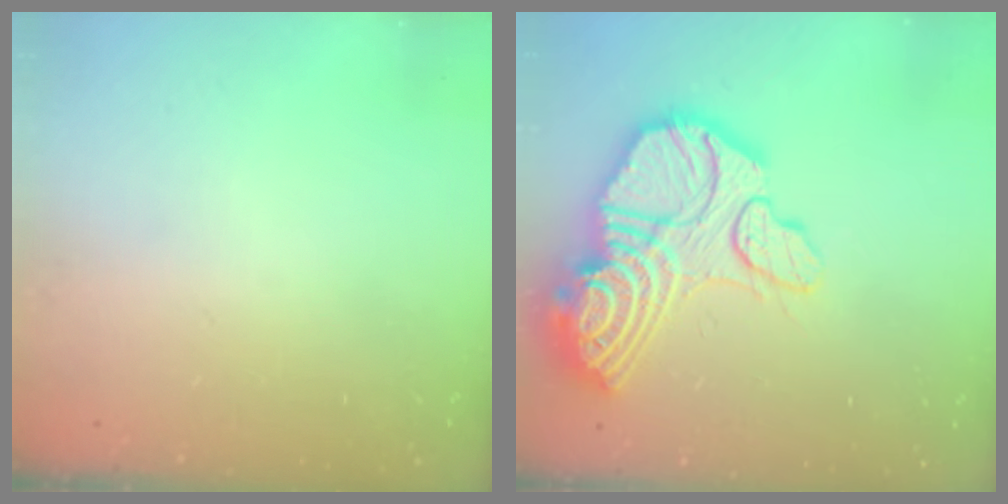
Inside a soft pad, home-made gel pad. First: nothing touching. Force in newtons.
{"total": 27.3, "press": 27.1, "slide": 2.8}